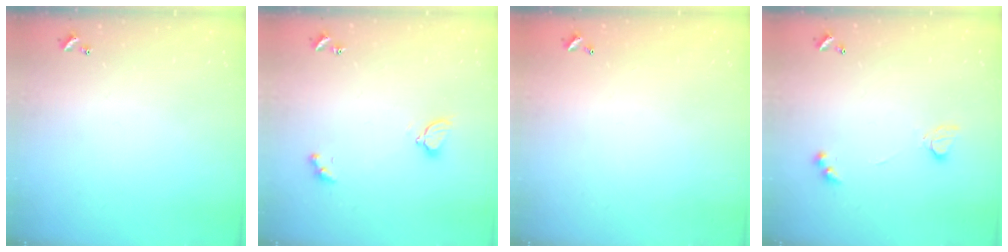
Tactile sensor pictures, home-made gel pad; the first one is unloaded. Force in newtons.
{"total": 2.8, "press": 2.8, "slide": 0.5}
{"total": 2.8, "press": 2.8, "slide": 0.1}
{"total": 3.0, "press": 2.9, "slide": 0.6}